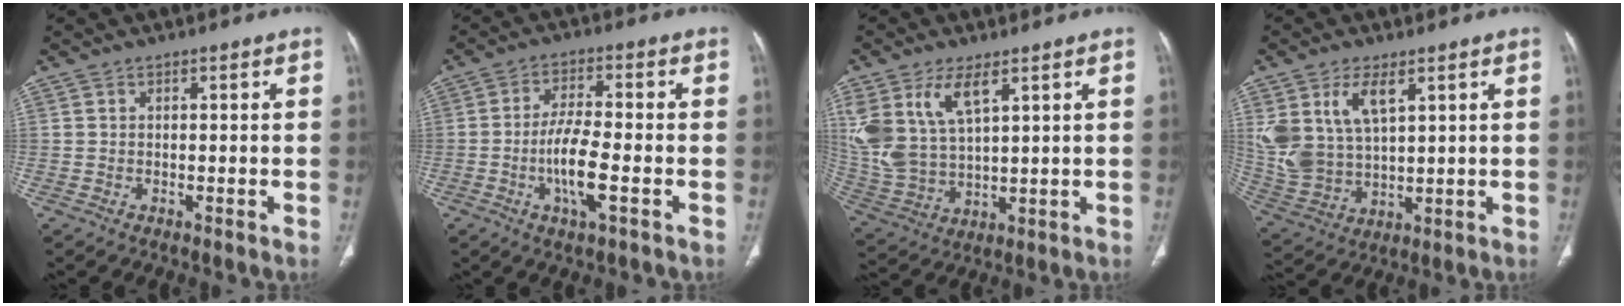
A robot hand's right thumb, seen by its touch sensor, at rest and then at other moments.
{"total": 8.2, "force": [-2.4, 1.9, 7.6], "torque": [-0.155, 0.006, -0.049]}
{"total": 14.1, "force": [6.6, 7.2, 10.2], "torque": [-0.217, -0.018, 0.147]}
{"total": 12.6, "force": [5.4, 7.1, 9.0], "torque": [-0.183, -0.017, 0.125]}